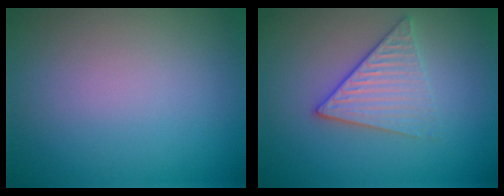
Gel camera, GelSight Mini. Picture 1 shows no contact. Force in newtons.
{"total": 3.5, "press": 3.1, "slide": 1.5}